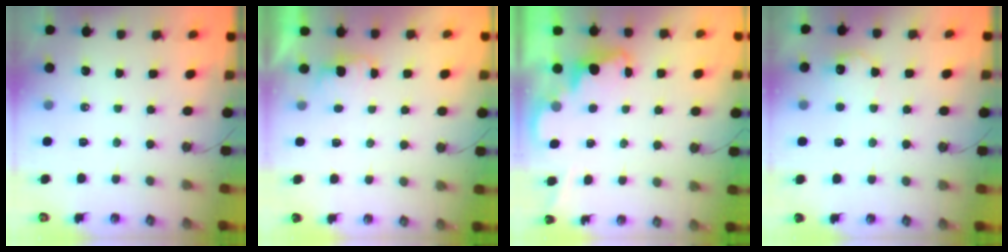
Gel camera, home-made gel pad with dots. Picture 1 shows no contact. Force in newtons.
{"total": 1.5, "press": 1.3, "slide": 0.8}
{"total": 2.3, "press": 2.2, "slide": 0.6}
{"total": 8.6, "press": 8.6, "slide": 0.4}